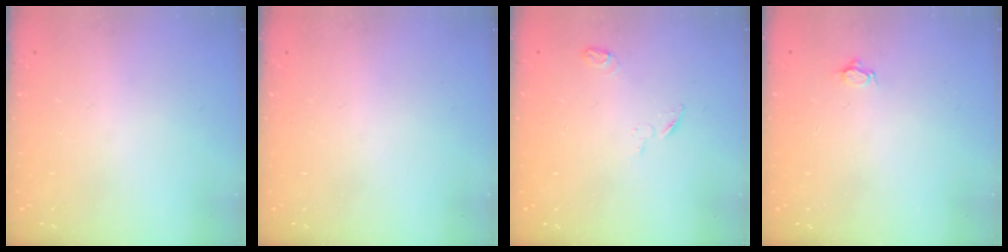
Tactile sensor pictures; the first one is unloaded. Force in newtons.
{"total": 0.0}
{"total": 3.6, "press": 3.5, "slide": 0.9}
{"total": 3.4, "press": 3.4, "slide": 0.4}